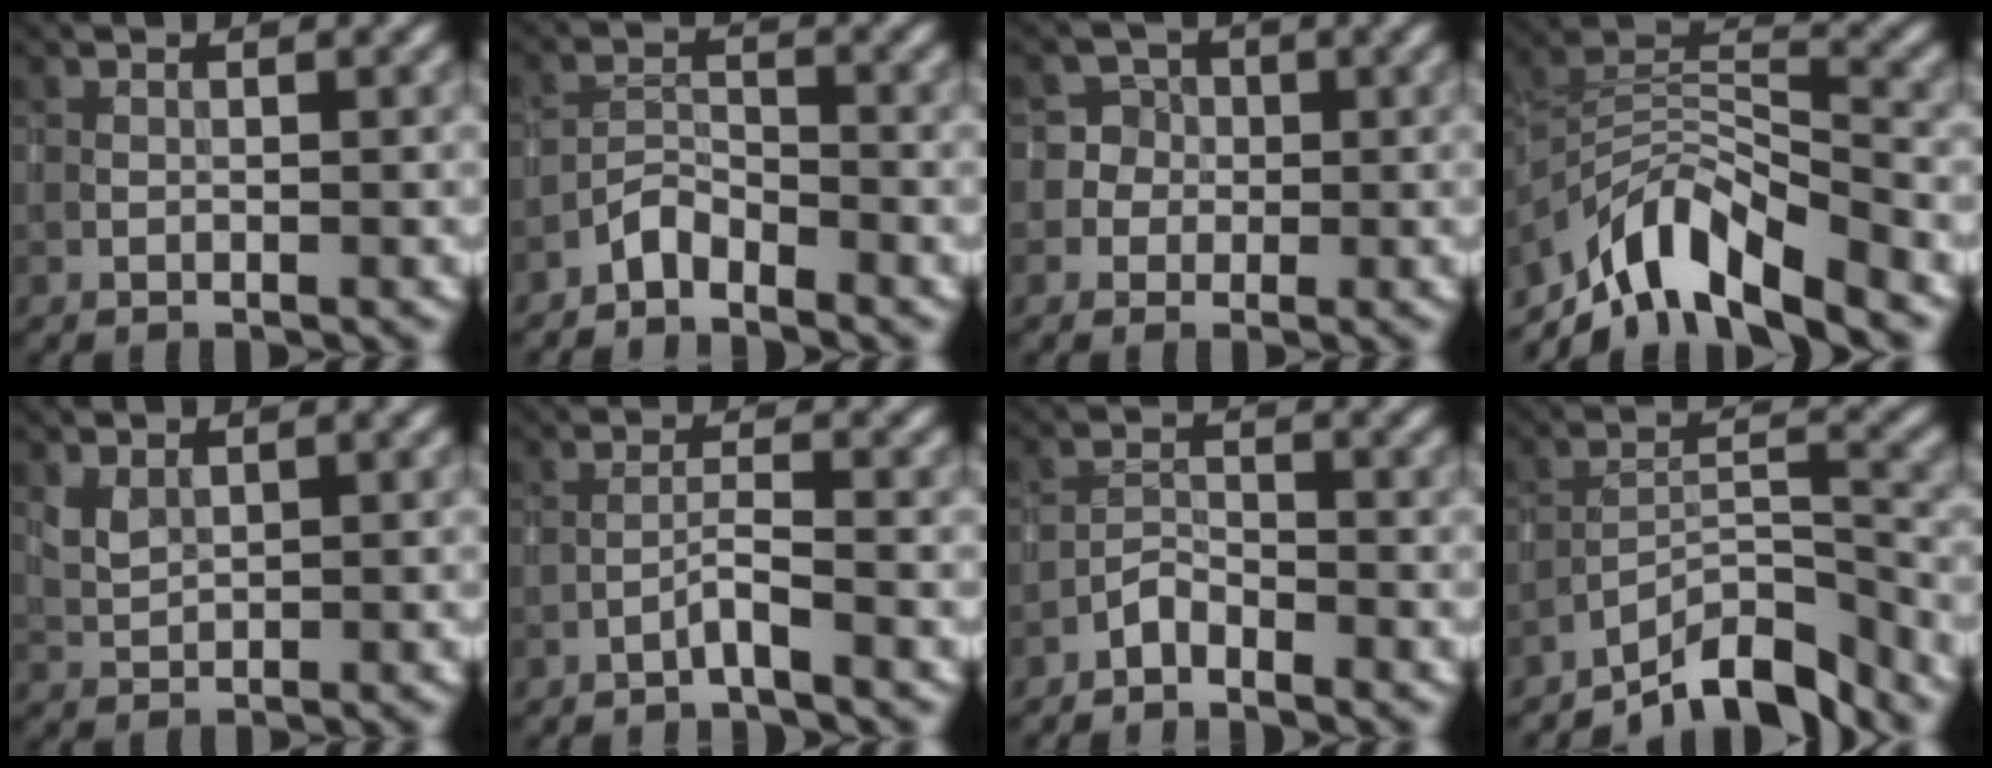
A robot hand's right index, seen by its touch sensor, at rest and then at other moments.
{"total": 2.0, "force": [-1.8, 0.6, 0.6], "torque": [-0.011, 0.012, -0.041]}
{"total": 3.8, "force": [-0.5, 3.8, 0.1], "torque": [0.025, 0.019, -0.025]}
{"total": 8.3, "force": [-6.0, 2.7, 5.0], "torque": [-0.077, 0.003, -0.121]}
{"total": 1.5, "force": [1.0, 0.8, 0.8], "torque": [-0.025, -0.001, 0.025]}
{"total": 1.4, "force": [-0.9, -0.2, 1.0], "torque": [-0.019, 0.012, -0.024]}
{"total": 1.5, "force": [-1.4, 0.4, 0.4], "torque": [-0.007, 0.009, -0.032]}
{"total": 6.9, "force": [-5.8, 1.4, 3.3], "torque": [-0.042, 0.005, -0.104]}